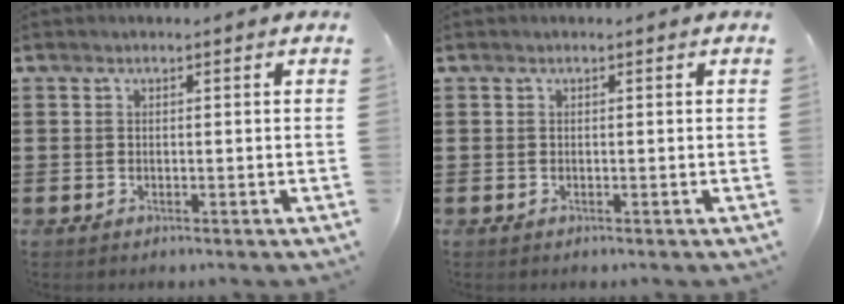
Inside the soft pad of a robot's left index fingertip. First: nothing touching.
{"total": 0.0}